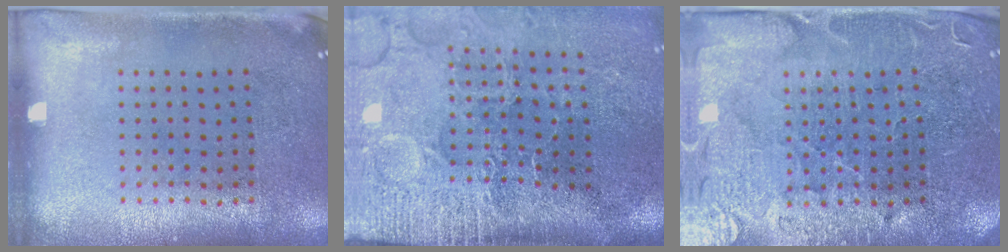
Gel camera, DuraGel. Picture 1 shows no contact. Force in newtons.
{"total": 5.0, "press": 4.0, "slide": 3.0}
{"total": 3.5, "press": 3.4, "slide": 0.9}